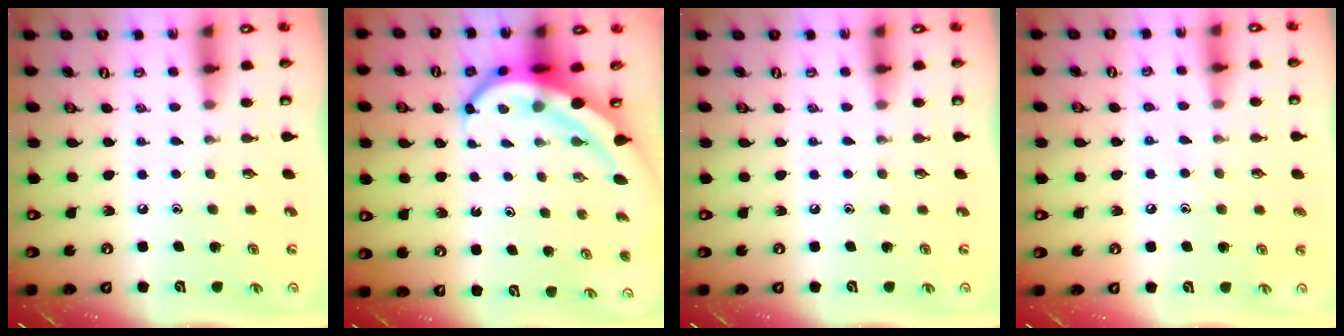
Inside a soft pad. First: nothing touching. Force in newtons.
{"total": 9.5, "press": 9.4, "slide": 1.2}
{"total": 0.0}
{"total": 5.7, "press": 5.6, "slide": 0.6}